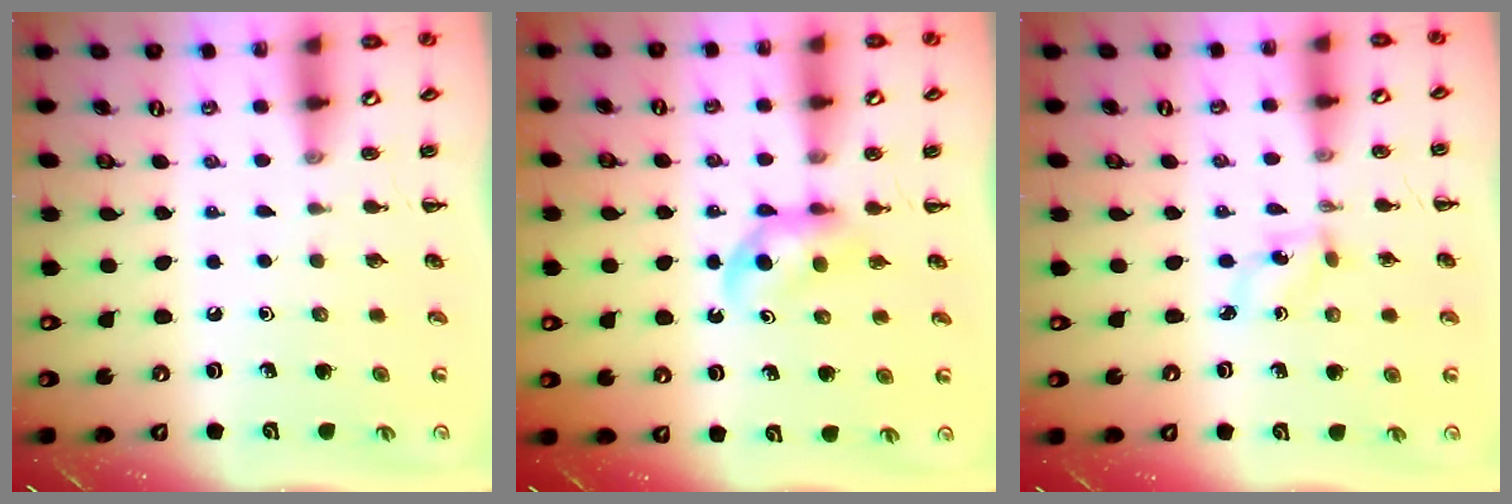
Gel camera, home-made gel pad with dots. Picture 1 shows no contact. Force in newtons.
{"total": 4.0, "press": 3.8, "slide": 1.1}
{"total": 2.7, "press": 2.6, "slide": 0.9}